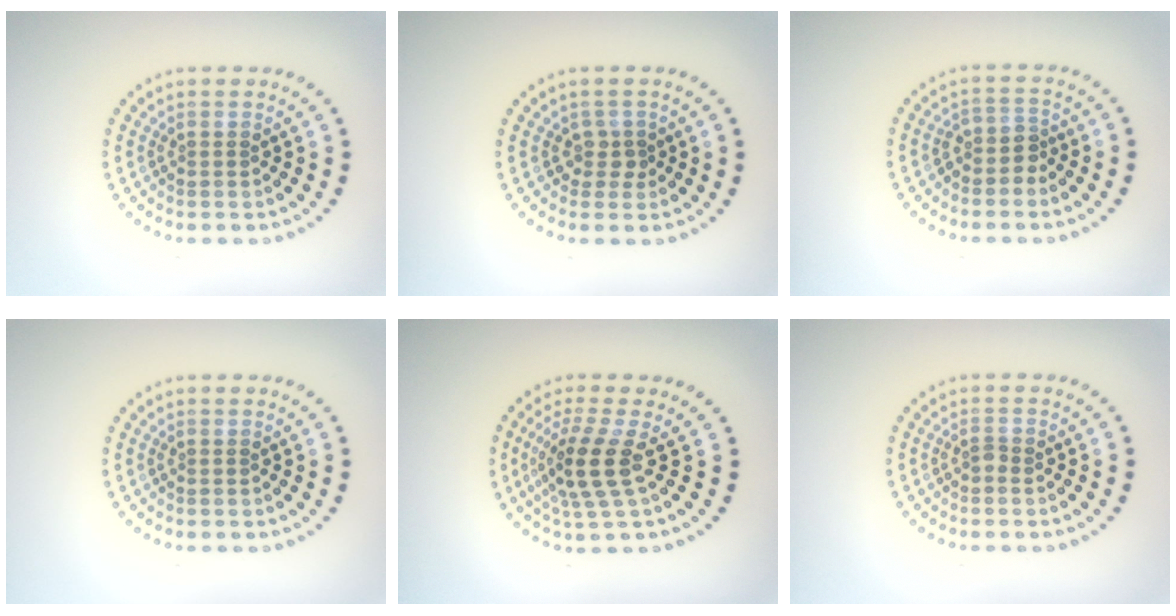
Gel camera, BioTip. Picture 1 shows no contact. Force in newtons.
{"total": 1.5, "press": 1.2, "slide": 0.9}
{"total": 2.0, "press": 1.5, "slide": 1.2}
{"total": 0.0}
{"total": 3.9, "press": 3.1, "slide": 2.5}
{"total": 0.7, "press": 0.5, "slide": 0.4}